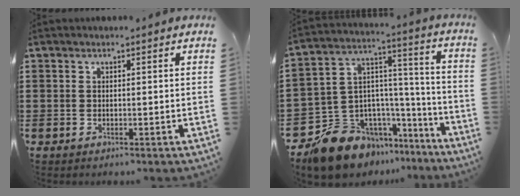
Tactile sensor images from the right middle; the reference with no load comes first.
{"total": 13.0, "force": [-10.6, 7.0, 2.9], "torque": [-0.084, 0.020, -0.195]}